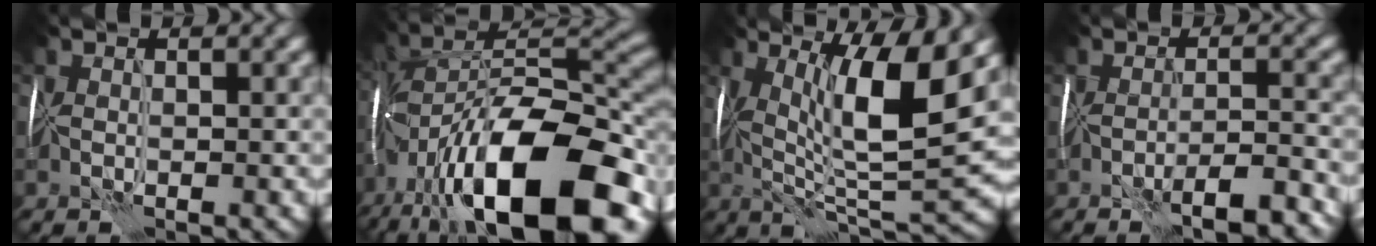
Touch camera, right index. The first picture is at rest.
{"total": 17.8, "force": [-8.9, 6.9, 13.7], "torque": [-0.227, 0.018, -0.156]}
{"total": 9.7, "force": [2.6, 1.6, 9.2], "torque": [-0.153, -0.006, 0.046]}
{"total": 5.0, "force": [-3.6, 0.8, 3.4], "torque": [-0.046, -0.001, -0.054]}